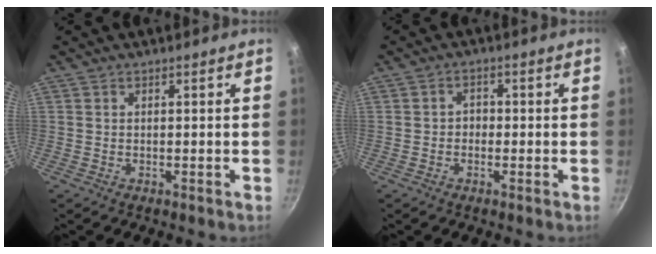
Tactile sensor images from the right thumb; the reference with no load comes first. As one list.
[{"total": 2.0, "force": [-0.5, 1.7, 1.0], "torque": [-0.004, 0.008, -0.011]}]